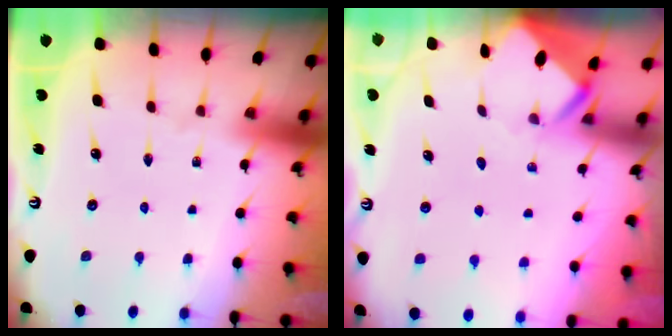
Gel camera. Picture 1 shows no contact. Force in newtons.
{"total": 3.0, "press": 3.0, "slide": 0.1}